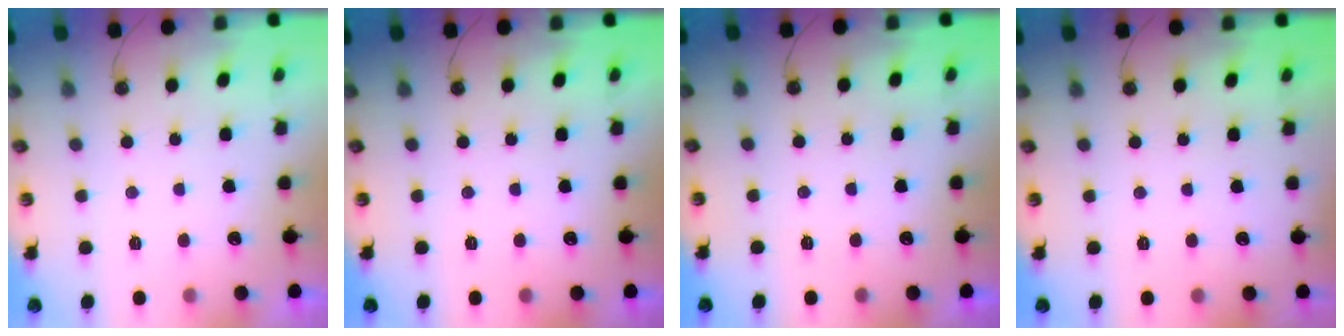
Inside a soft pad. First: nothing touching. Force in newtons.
{"total": 0.0}
{"total": 0.0}
{"total": 0.0}